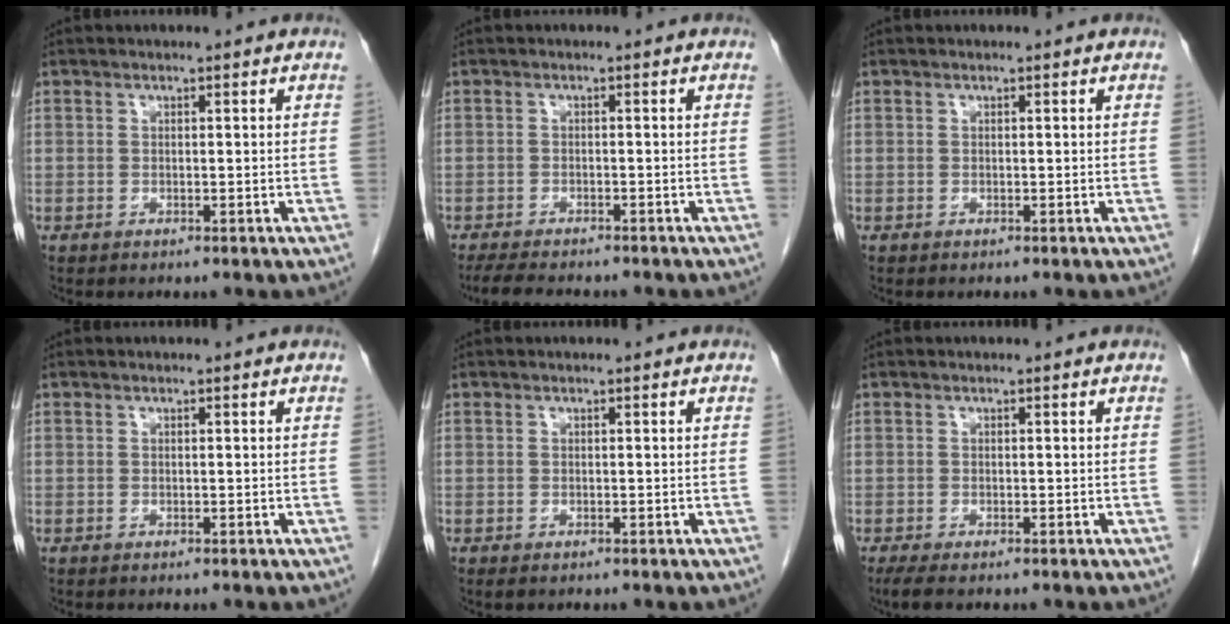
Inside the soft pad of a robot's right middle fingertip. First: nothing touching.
{"total": 7.6, "force": [-6.6, 1.3, 3.5], "torque": [-0.056, -0.013, -0.099]}
{"total": 0.0}
{"total": 0.0}
{"total": 0.8, "force": [-0.6, 0.2, 0.5], "torque": [-0.007, -0.003, -0.006]}
{"total": 2.8, "force": [-2.1, 0.3, 1.8], "torque": [-0.030, -0.009, -0.033]}